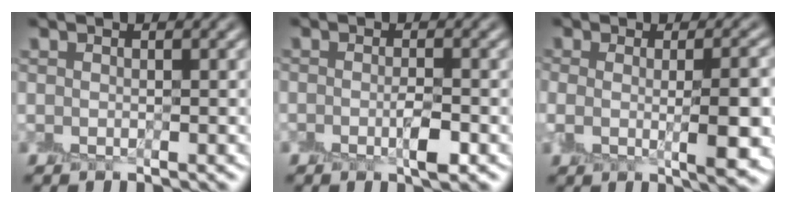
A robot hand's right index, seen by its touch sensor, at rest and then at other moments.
{"total": 1.7, "force": [-0.7, 0.4, 1.5], "torque": [-0.024, -0.002, -0.012]}
{"total": 5.7, "force": [-0.4, 1.6, 5.4], "torque": [-0.071, -0.005, -0.005]}